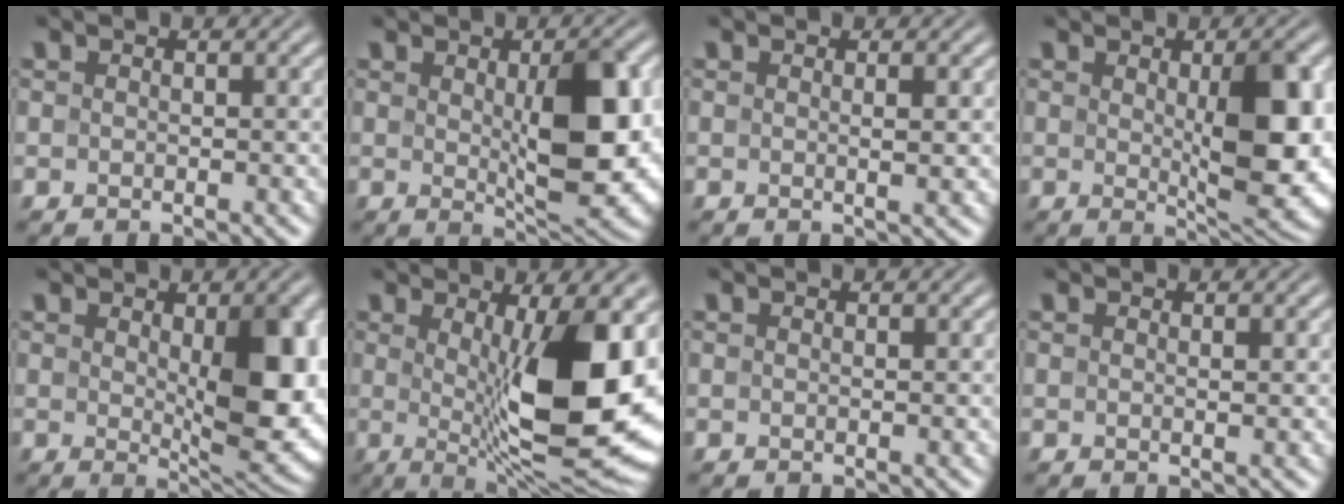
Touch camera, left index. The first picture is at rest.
{"total": 9.2, "force": [0.4, 3.5, 8.5], "torque": [-0.127, -0.011, 0.019]}
{"total": 1.3, "force": [0.2, 0.2, 1.2], "torque": [-0.014, 0.001, 0.000]}
{"total": 9.5, "force": [0.4, 3.3, 8.9], "torque": [-0.122, -0.010, 0.015]}
{"total": 10.5, "force": [0.4, 4.6, 9.4], "torque": [-0.125, -0.012, 0.019]}
{"total": 12.5, "force": [0.7, 3.5, 11.9], "torque": [-0.165, -0.016, 0.015]}
{"total": 0.0}
{"total": 0.6, "force": [0.2, 0.0, 0.6], "torque": [-0.007, 0.000, 0.002]}